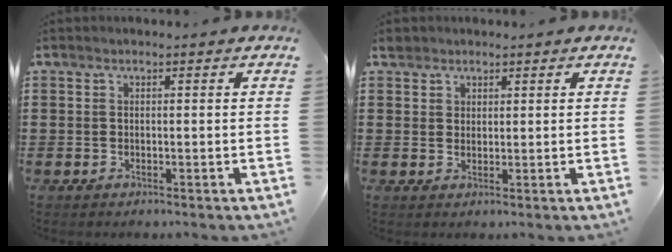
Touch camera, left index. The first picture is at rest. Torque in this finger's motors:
{"motor_torque": [0.28, 0.37, 0.07, 0.00]}